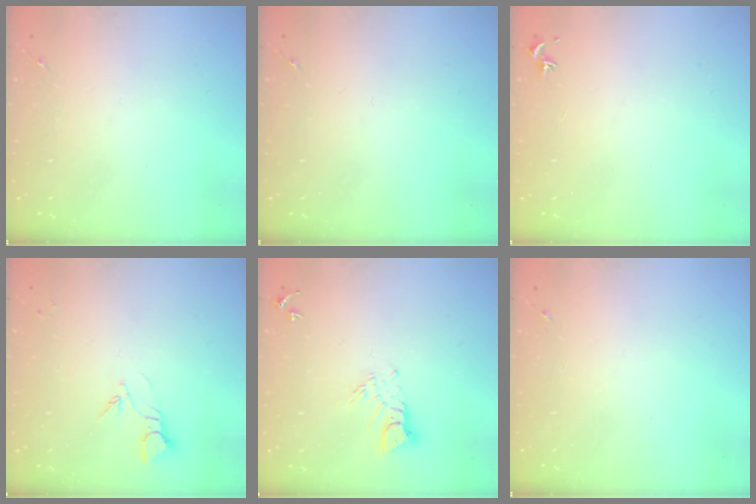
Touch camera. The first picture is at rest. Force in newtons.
{"total": 0.0}
{"total": 0.7, "press": 0.6, "slide": 0.5}
{"total": 3.2, "press": 3.1, "slide": 0.3}
{"total": 6.7, "press": 6.7, "slide": 0.6}
{"total": 0.0}